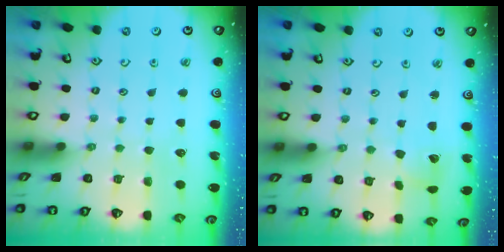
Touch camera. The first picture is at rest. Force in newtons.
{"total": 3.1, "press": 3.1, "slide": 0.4}